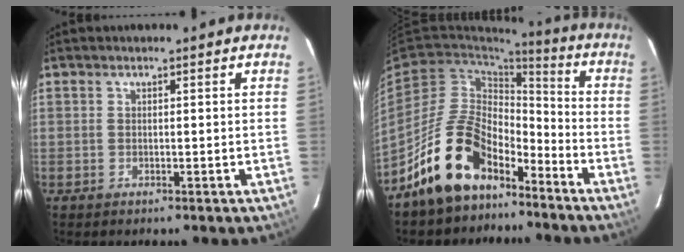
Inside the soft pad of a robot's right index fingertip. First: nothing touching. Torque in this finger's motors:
{"motor_torque": [0.77, -0.72, 1.05, 0.21]}